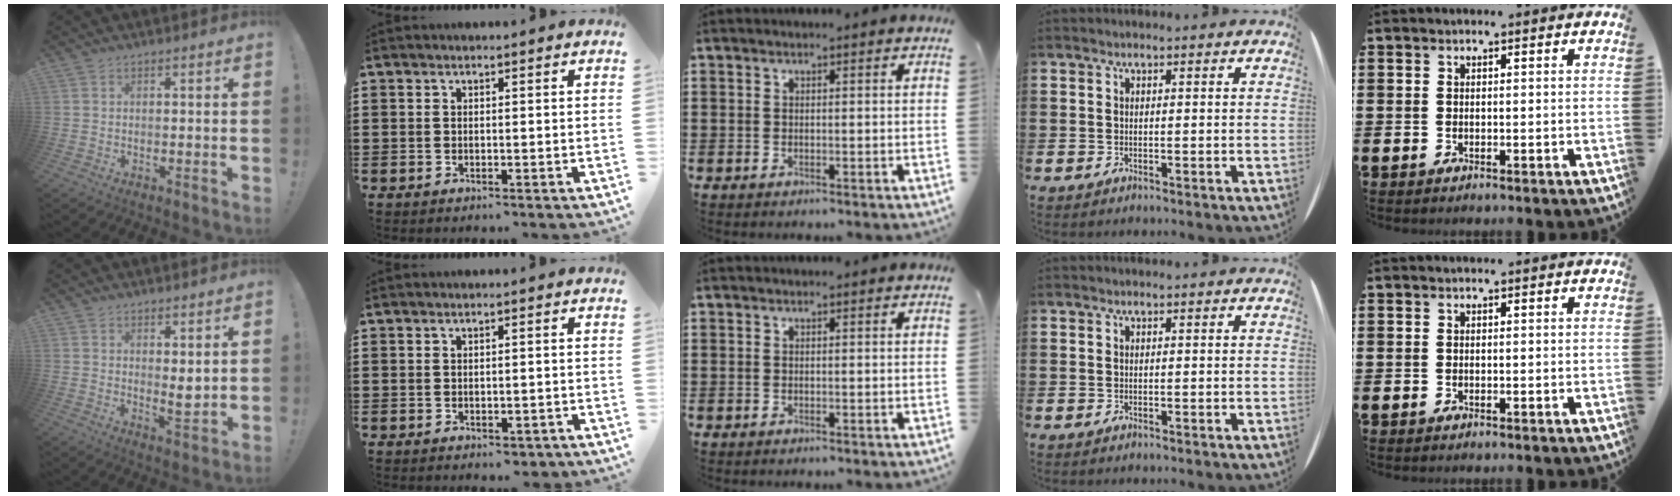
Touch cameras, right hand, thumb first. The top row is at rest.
{"thumb": {"total": 4.4, "force": [2.1, 1.7, 3.5], "torque": [-0.032, -0.025, 0.035]}, "index": {"total": 1.1, "force": [-0.9, 0.4, 0.5], "torque": [-0.013, -0.001, -0.019]}}